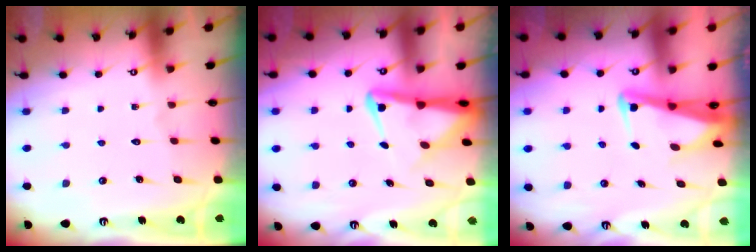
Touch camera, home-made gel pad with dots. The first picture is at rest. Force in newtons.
{"total": 6.6, "press": 6.6, "slide": 0.7}
{"total": 3.5, "press": 3.4, "slide": 0.8}